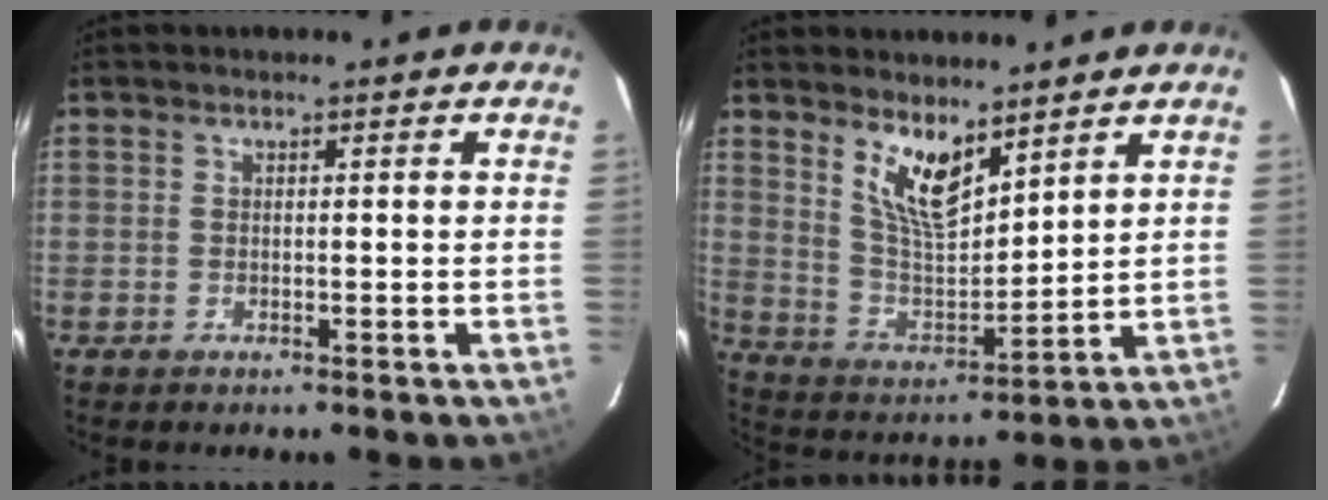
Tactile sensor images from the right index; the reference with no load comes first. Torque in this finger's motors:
{"motor_torque": [0.20, 0.37, 0.41, 0.12]}